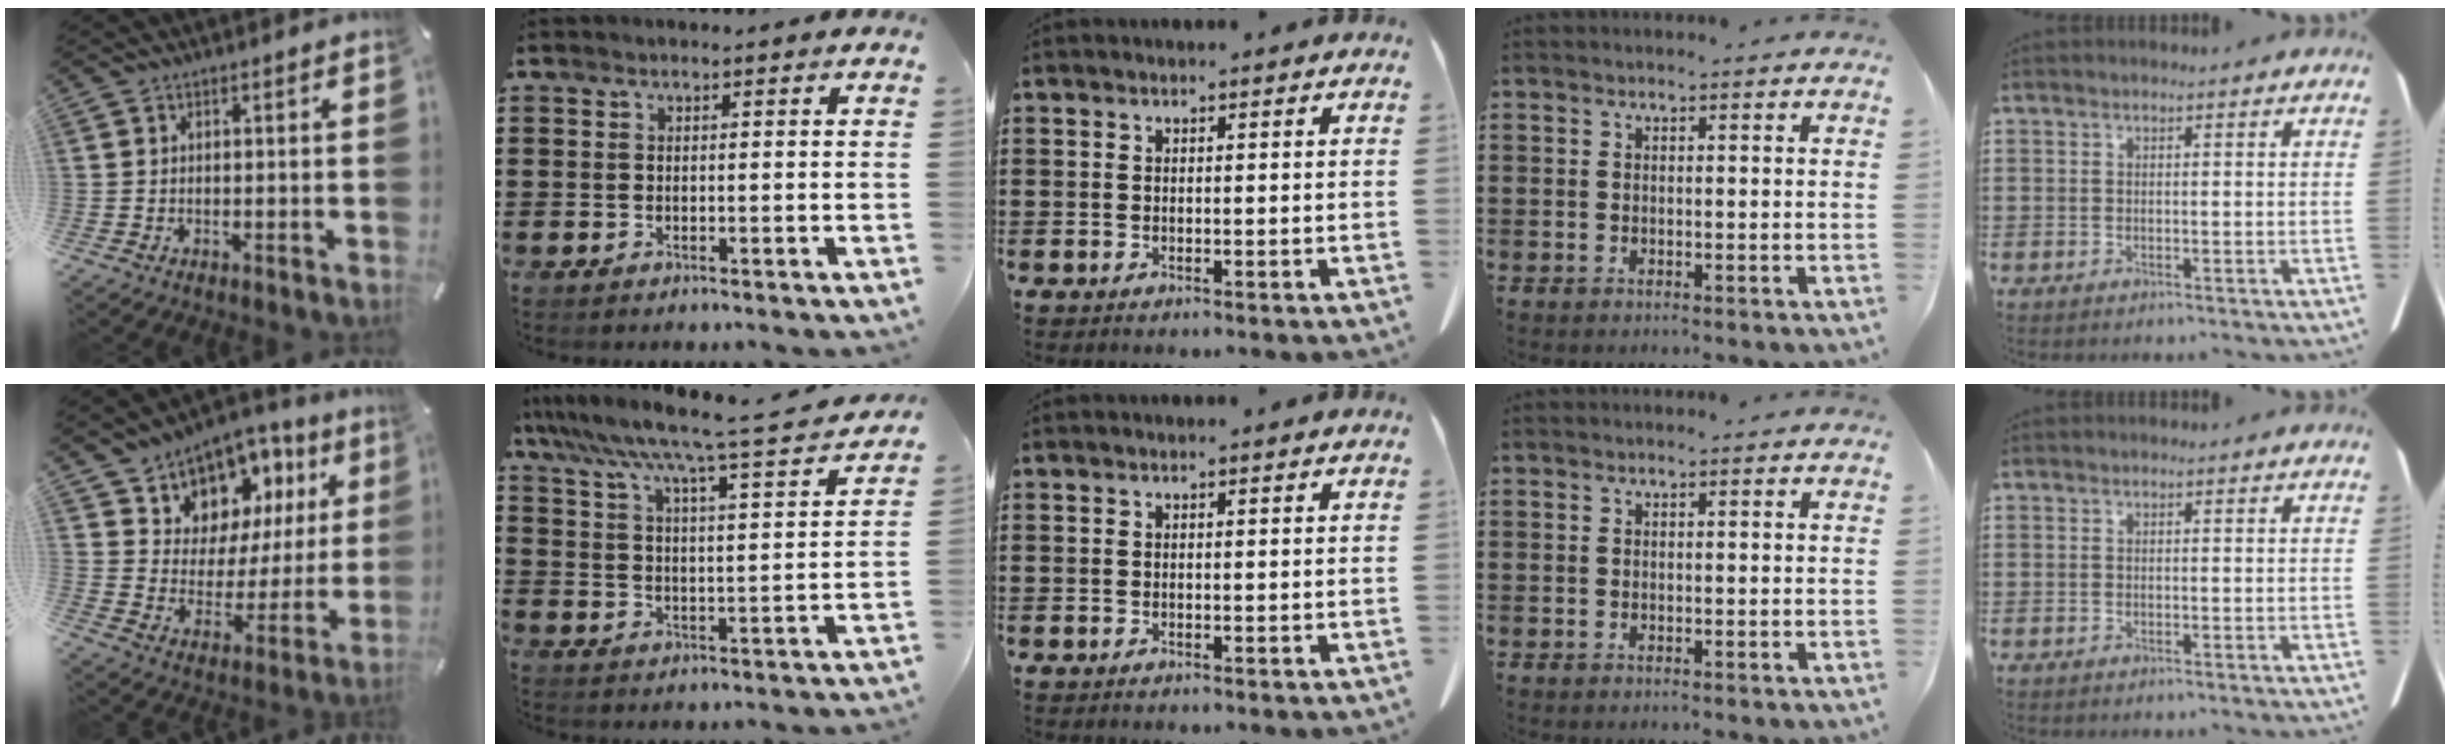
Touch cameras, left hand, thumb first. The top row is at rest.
{"thumb": {"total": 9.9, "force": [6.7, 7.2, 0.7], "torque": [-0.024, -0.079, 0.122]}, "index": {"total": 6.2, "force": [5.5, -0.7, 2.9], "torque": [-0.083, -0.053, 0.082]}}